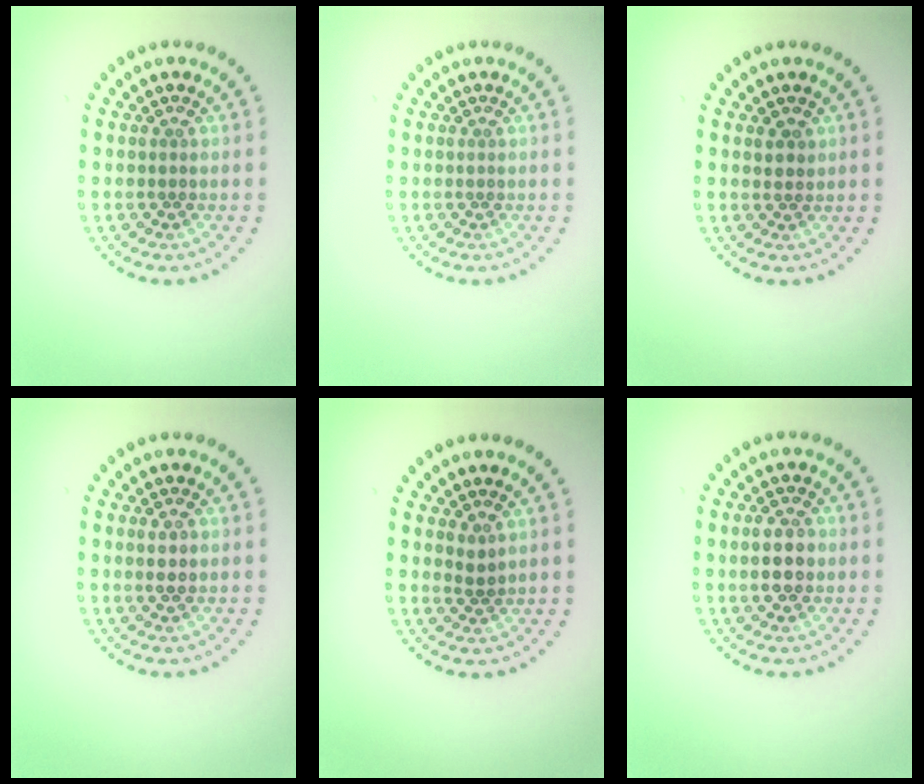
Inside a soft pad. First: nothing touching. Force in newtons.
{"total": 0.0}
{"total": 1.1, "press": 1.0, "slide": 0.4}
{"total": 1.1, "press": 1.1, "slide": 0.2}
{"total": 1.0, "press": 0.8, "slide": 0.6}
{"total": 2.8, "press": 2.8, "slide": 0.2}